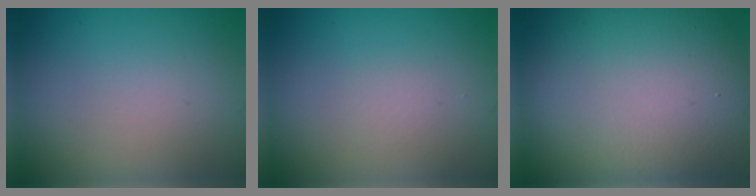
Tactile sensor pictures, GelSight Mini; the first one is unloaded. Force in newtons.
{"total": 0.6, "press": 0.6, "slide": 0.0}
{"total": 13.9, "press": 13.9, "slide": 0.8}